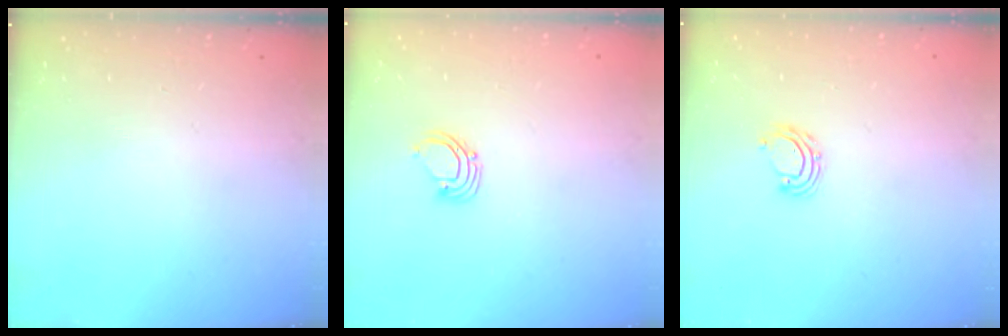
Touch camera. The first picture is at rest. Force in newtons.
{"total": 2.9, "press": 2.9, "slide": 0.3}
{"total": 4.2, "press": 4.2, "slide": 0.3}